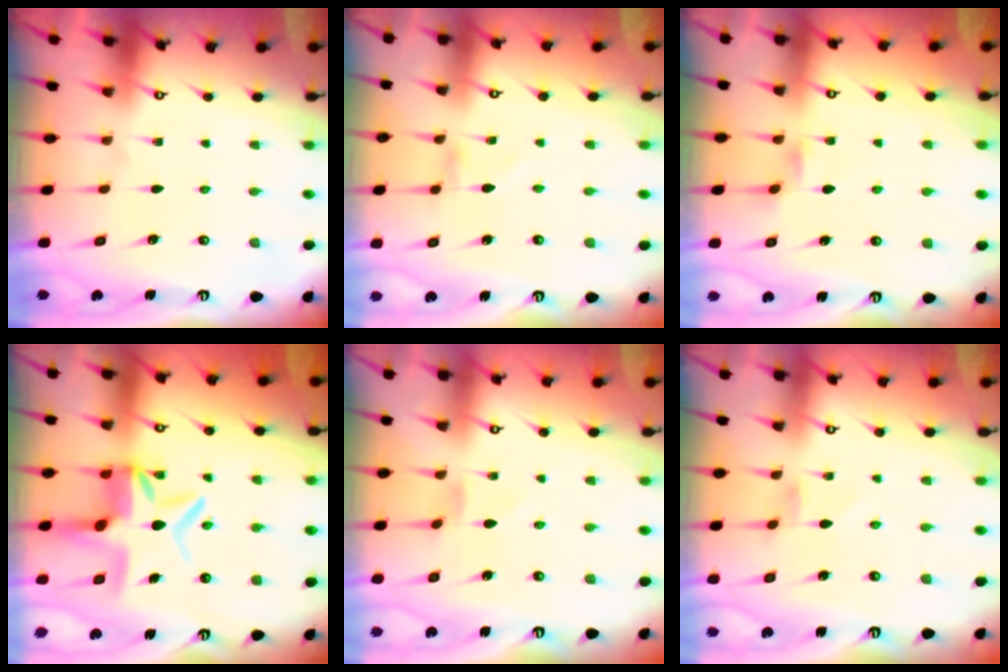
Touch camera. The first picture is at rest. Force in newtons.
{"total": 0.6, "press": 0.6, "slide": 0.1}
{"total": 1.7, "press": 1.7, "slide": 0.4}
{"total": 9.0, "press": 8.7, "slide": 2.5}
{"total": 1.2, "press": 1.2, "slide": 0.3}
{"total": 1.2, "press": 1.1, "slide": 0.4}